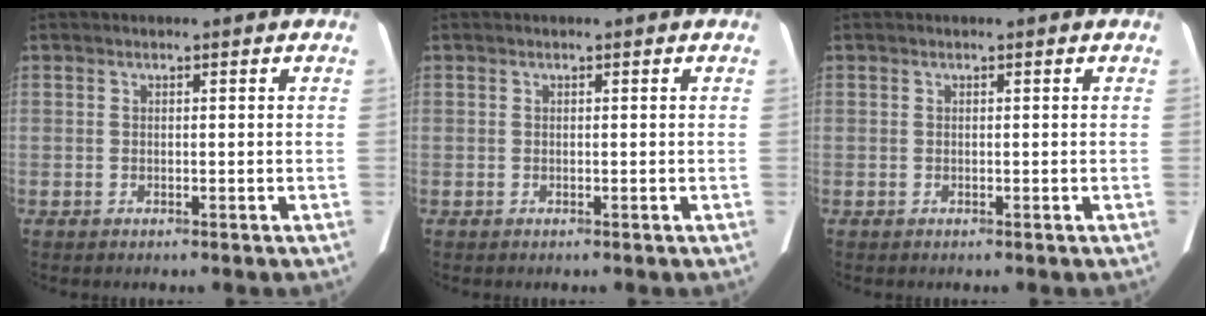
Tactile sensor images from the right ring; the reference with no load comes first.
{"total": 0.0}
{"total": 0.0}